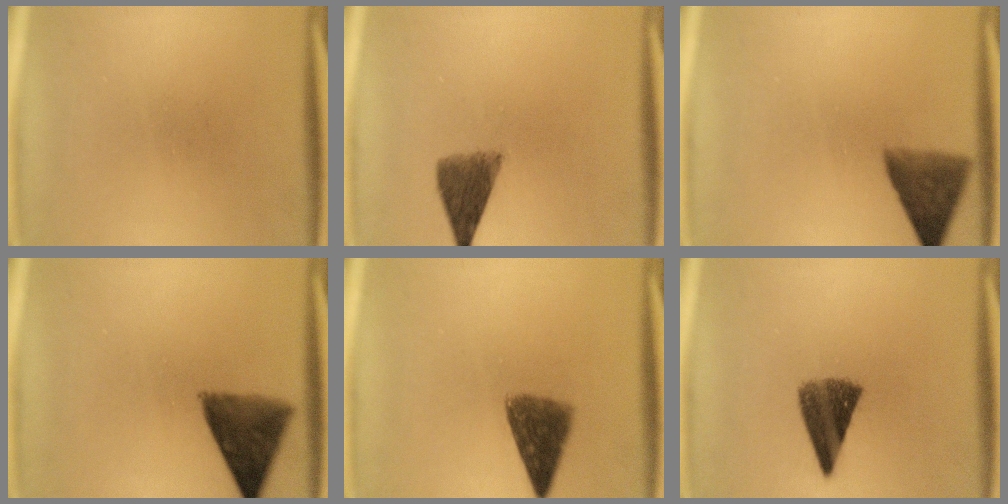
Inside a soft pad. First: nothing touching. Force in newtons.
{"total": 5.8}
{"total": 6.8}
{"total": 9.0}
{"total": 6.7}
{"total": 8.0}